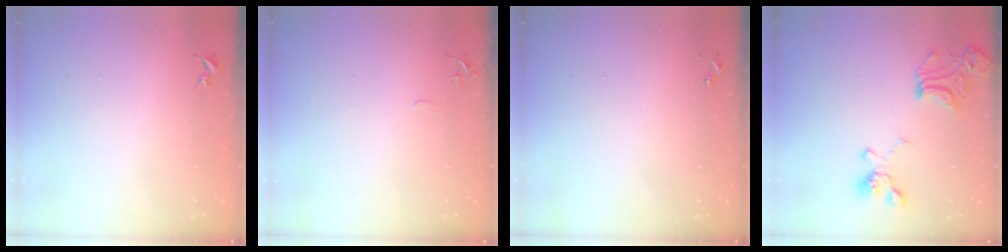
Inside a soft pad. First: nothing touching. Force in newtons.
{"total": 5.3, "press": 5.2, "slide": 0.6}
{"total": 0.0}
{"total": 18.3, "press": 18.2, "slide": 1.7}